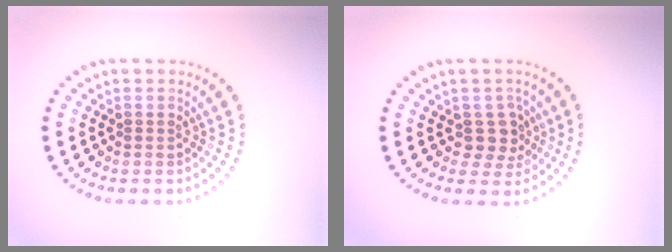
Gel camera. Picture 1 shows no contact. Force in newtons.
{"total": 2.4, "press": 1.9, "slide": 1.5}